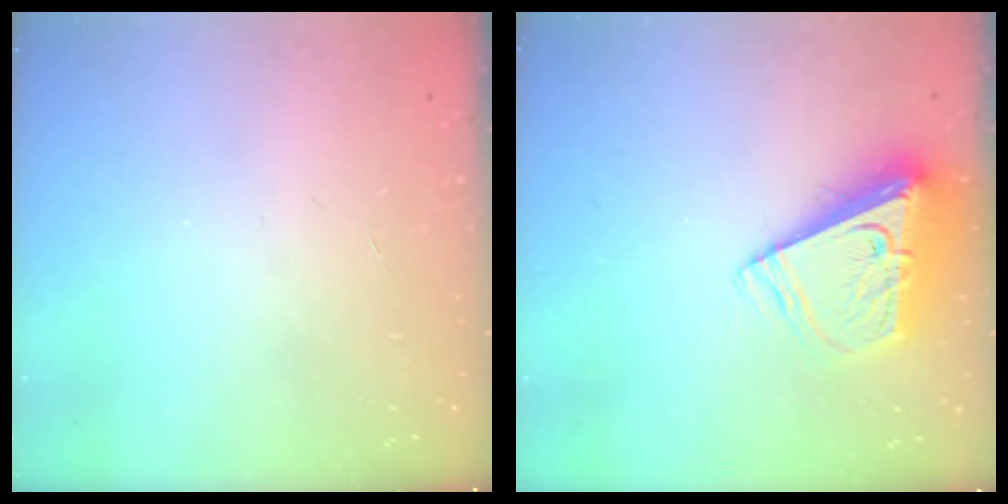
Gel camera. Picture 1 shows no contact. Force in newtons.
{"total": 9.4, "press": 9.4, "slide": 1.2}